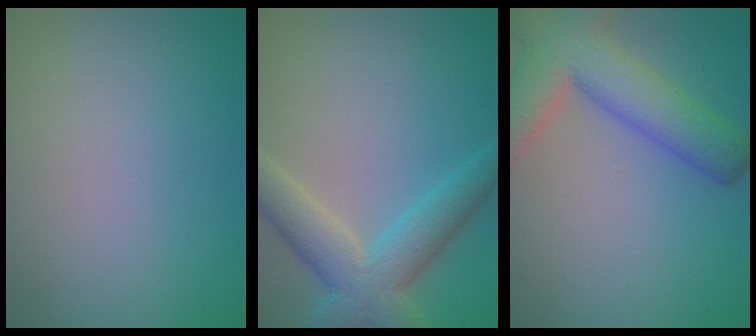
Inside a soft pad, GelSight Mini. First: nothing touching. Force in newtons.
{"total": 6.0, "press": 6.0, "slide": 0.3}
{"total": 8.2, "press": 8.2, "slide": 0.5}